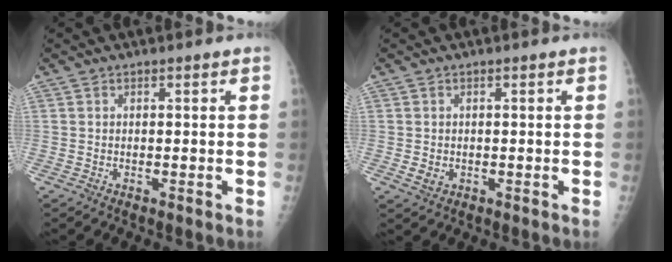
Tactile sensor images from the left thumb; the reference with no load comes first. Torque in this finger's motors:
{"motor_torque": [-0.15, 0.10, -0.02, -0.09, 0.00]}